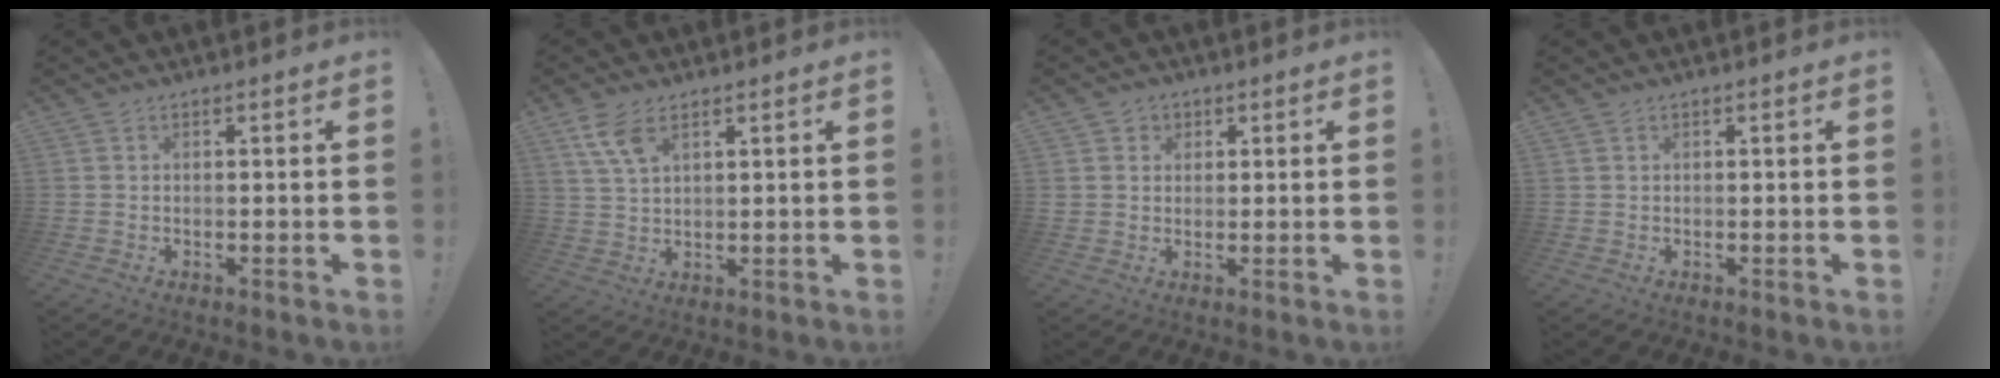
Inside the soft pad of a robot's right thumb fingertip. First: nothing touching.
{"total": 7.0, "force": [4.0, 3.0, 4.8], "torque": [-0.094, -0.013, 0.077]}
{"total": 3.2, "force": [1.1, 3.0, 0.4], "torque": [-0.007, -0.003, 0.020]}
{"total": 0.0}